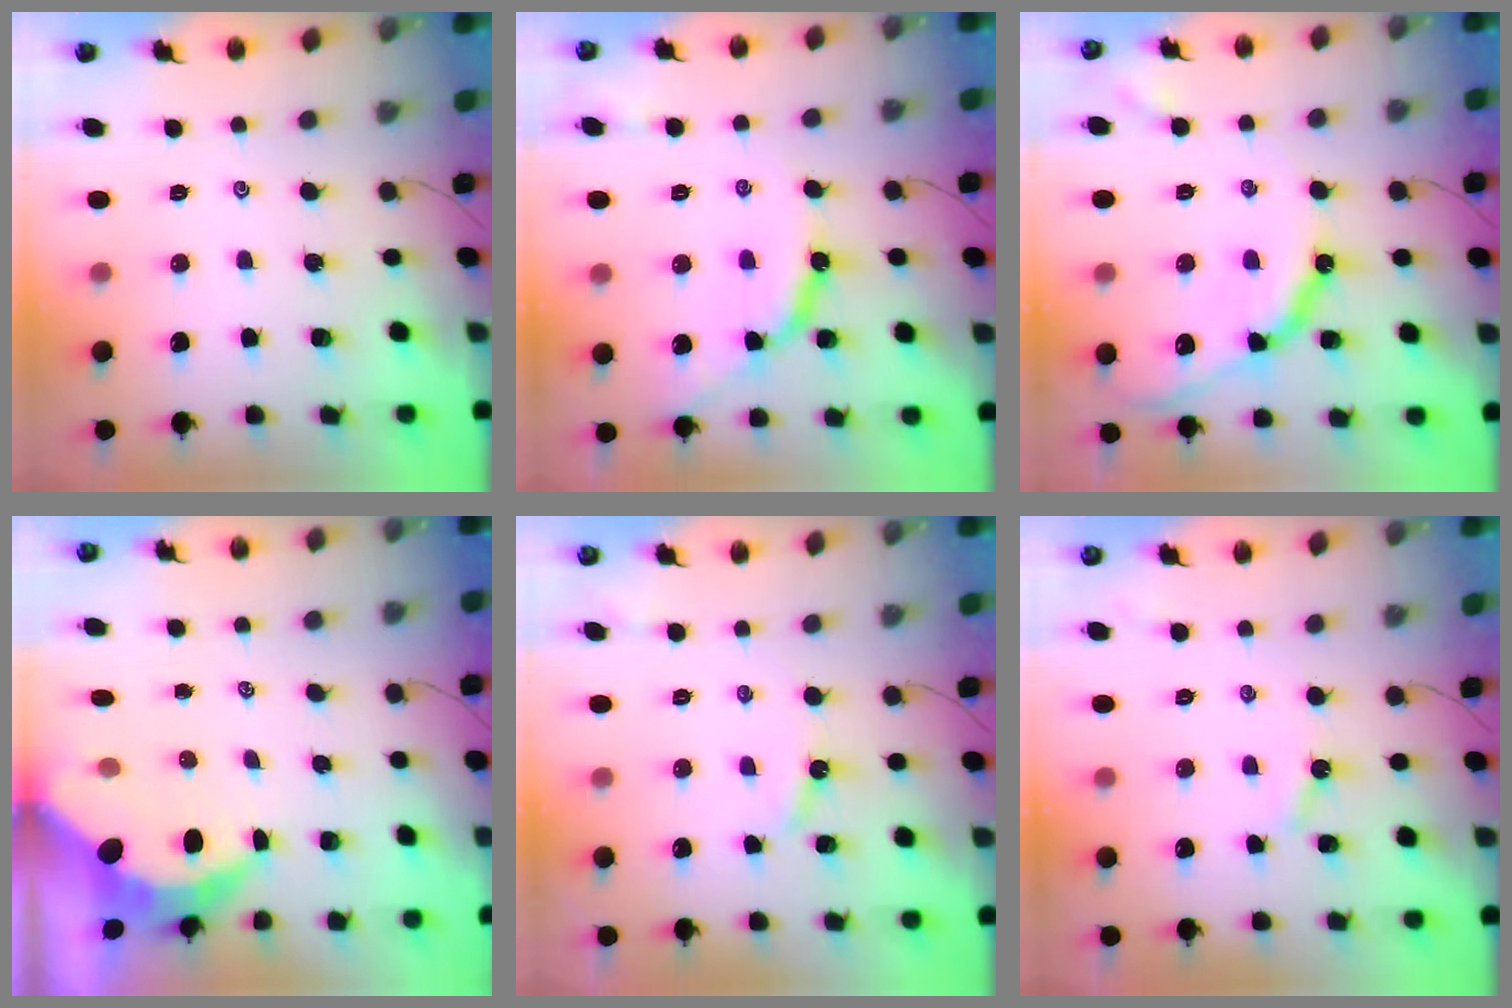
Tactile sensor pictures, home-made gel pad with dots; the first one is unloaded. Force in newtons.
{"total": 9.7, "press": 9.7, "slide": 0.3}
{"total": 13.1, "press": 13.0, "slide": 1.4}
{"total": 7.6, "press": 7.5, "slide": 0.9}
{"total": 3.5, "press": 3.5, "slide": 0.4}
{"total": 3.7, "press": 3.7, "slide": 0.5}